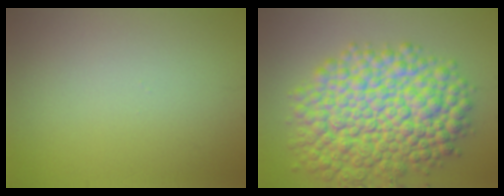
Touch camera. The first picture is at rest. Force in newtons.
{"total": 12.2, "press": 12.2, "slide": 0.2}